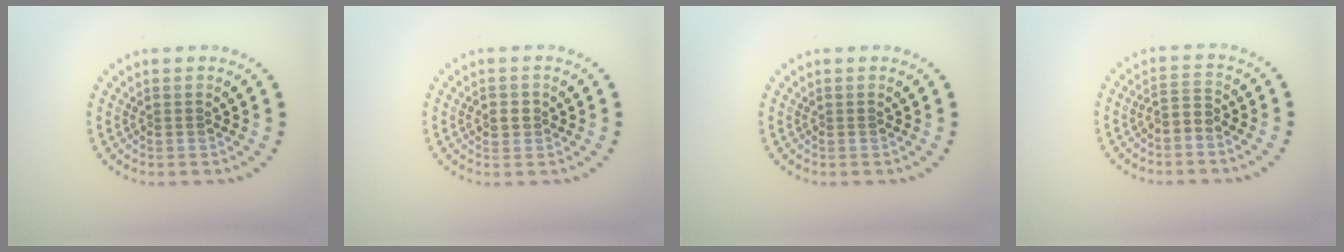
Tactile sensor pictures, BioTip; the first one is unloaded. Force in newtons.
{"total": 1.4, "press": 1.3, "slide": 0.4}
{"total": 0.0}
{"total": 1.8, "press": 1.3, "slide": 1.3}